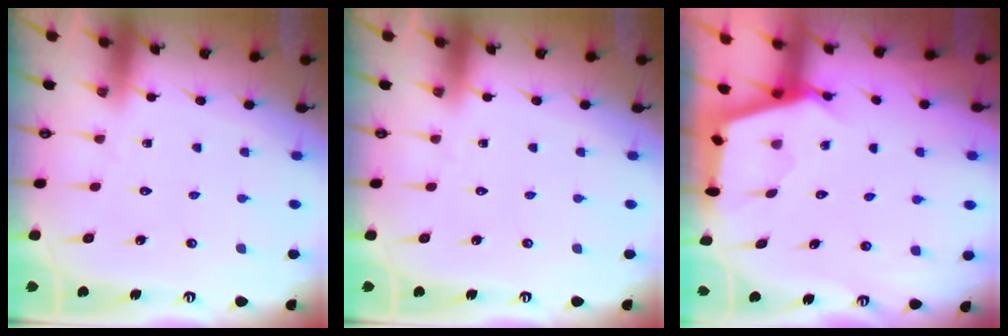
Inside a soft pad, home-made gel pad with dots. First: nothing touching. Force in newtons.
{"total": 0.0}
{"total": 2.6, "press": 2.6, "slide": 0.3}